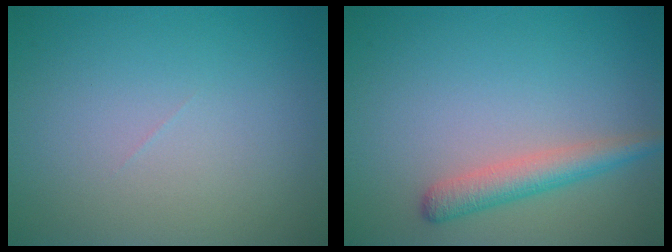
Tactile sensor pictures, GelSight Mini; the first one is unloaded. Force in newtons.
{"total": 2.8, "press": 2.8, "slide": 0.2}